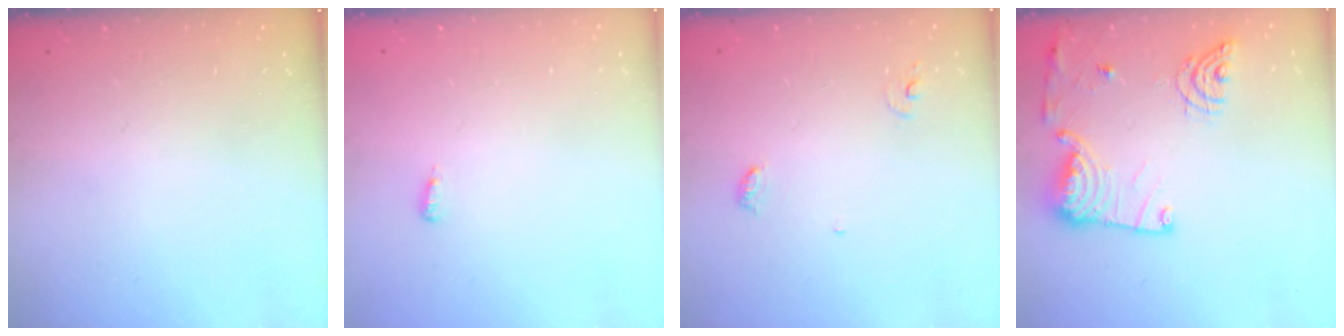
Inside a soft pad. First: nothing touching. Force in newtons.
{"total": 3.6, "press": 2.7, "slide": 2.5}
{"total": 3.8, "press": 3.8, "slide": 0.3}
{"total": 15.8, "press": 15.7, "slide": 0.9}